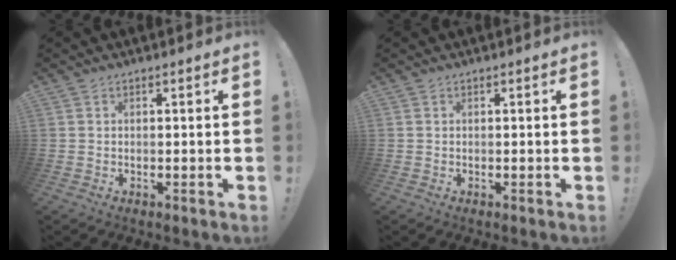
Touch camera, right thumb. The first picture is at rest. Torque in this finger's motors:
{"motor_torque": [0.00, 0.00, 0.02, 0.00, 0.03]}